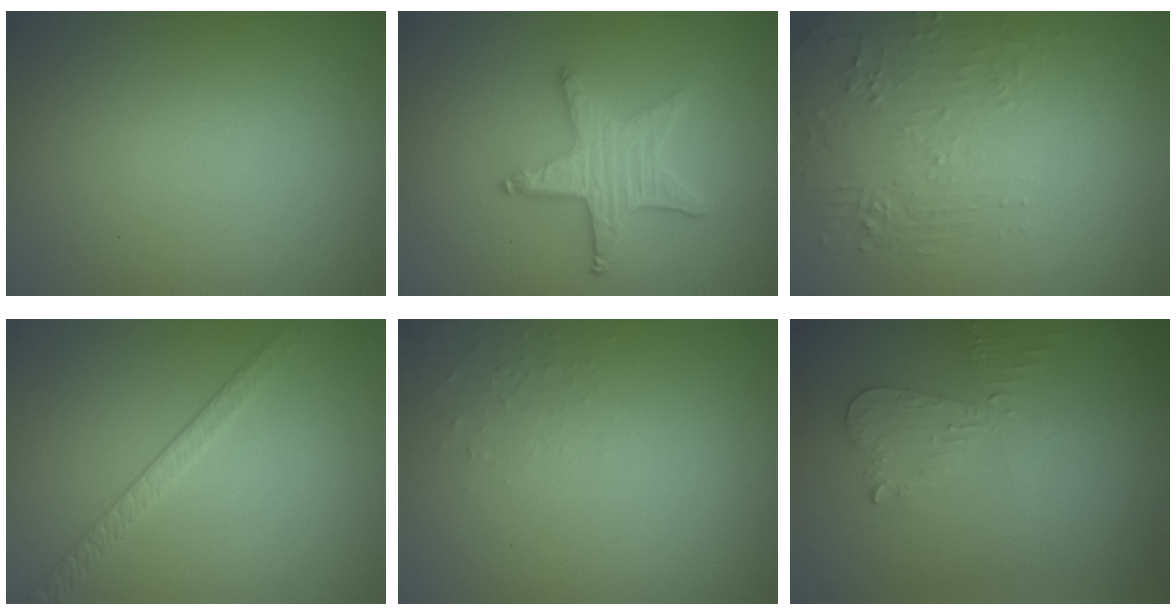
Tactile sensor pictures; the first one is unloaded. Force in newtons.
{"total": 4.4, "press": 3.8, "slide": 2.2}
{"total": 2.1, "press": 1.5, "slide": 1.5}
{"total": 2.1, "press": 1.6, "slide": 1.4}
{"total": 1.3, "press": 1.3, "slide": 0.2}
{"total": 2.4, "press": 2.3, "slide": 0.5}